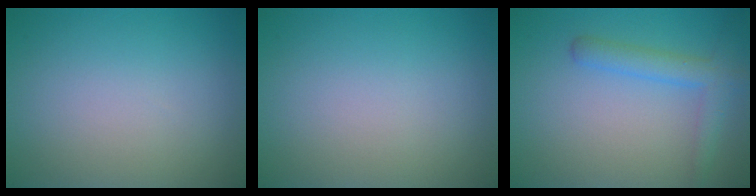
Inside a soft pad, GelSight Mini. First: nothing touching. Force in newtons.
{"total": 0.0}
{"total": 3.0, "press": 3.0, "slide": 0.2}